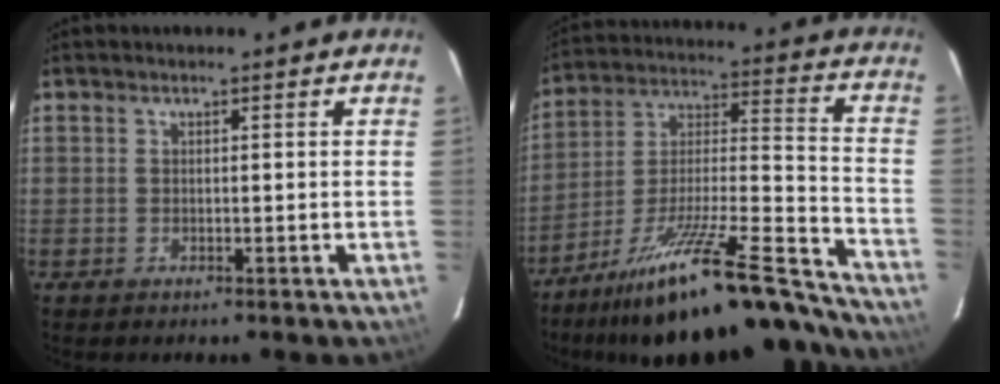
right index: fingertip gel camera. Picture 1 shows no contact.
{"total": 27.9, "force": [-22.9, 4.5, 15.2], "torque": [-0.223, -0.012, -0.349]}